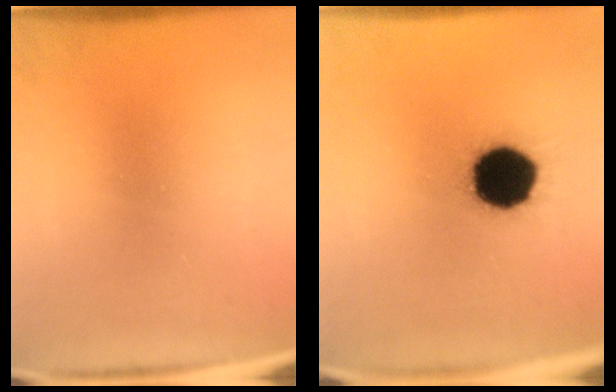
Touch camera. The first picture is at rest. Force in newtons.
{"total": 18.1}